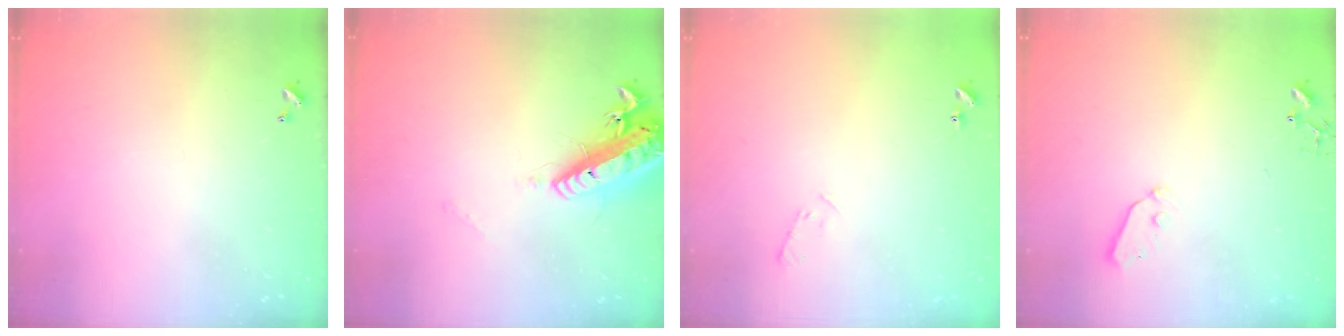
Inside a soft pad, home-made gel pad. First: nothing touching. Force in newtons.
{"total": 18.1, "press": 17.7, "slide": 3.6}
{"total": 5.3, "press": 5.2, "slide": 0.9}
{"total": 3.8, "press": 3.7, "slide": 0.7}